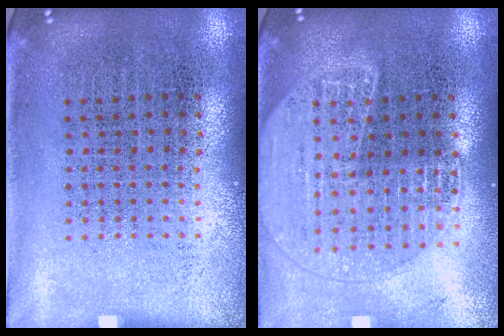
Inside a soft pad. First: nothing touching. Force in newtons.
{"total": 1.8, "press": 1.7, "slide": 0.7}